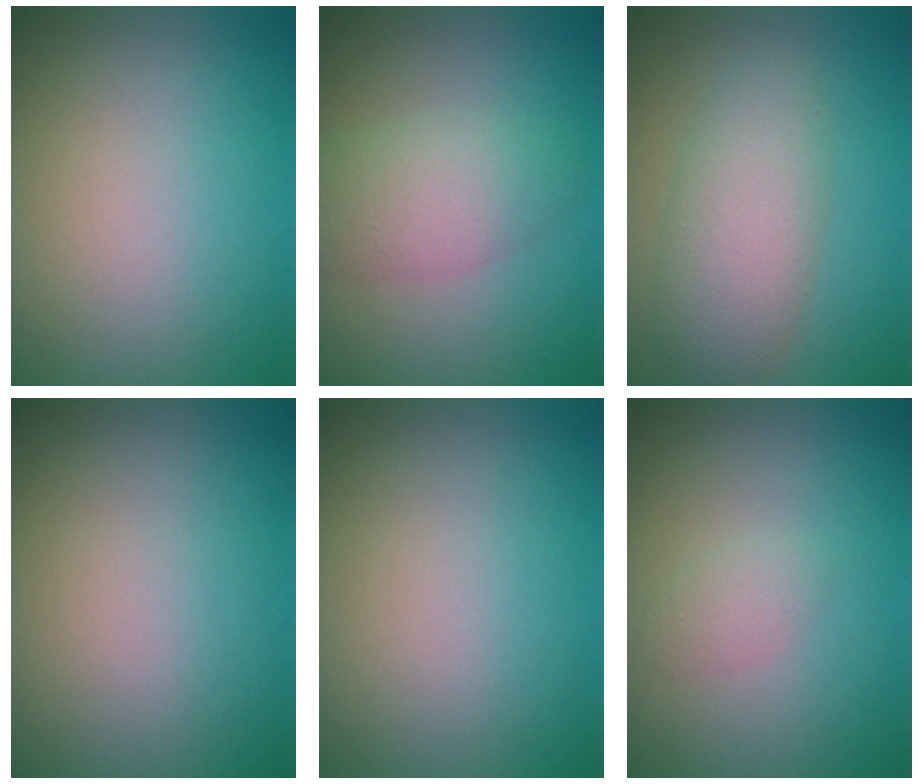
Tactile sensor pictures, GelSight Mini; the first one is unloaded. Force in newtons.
{"total": 3.8, "press": 3.8, "slide": 0.1}
{"total": 4.9, "press": 4.9, "slide": 0.0}
{"total": 0.0}
{"total": 0.0}
{"total": 1.1, "press": 1.1, "slide": 0.1}